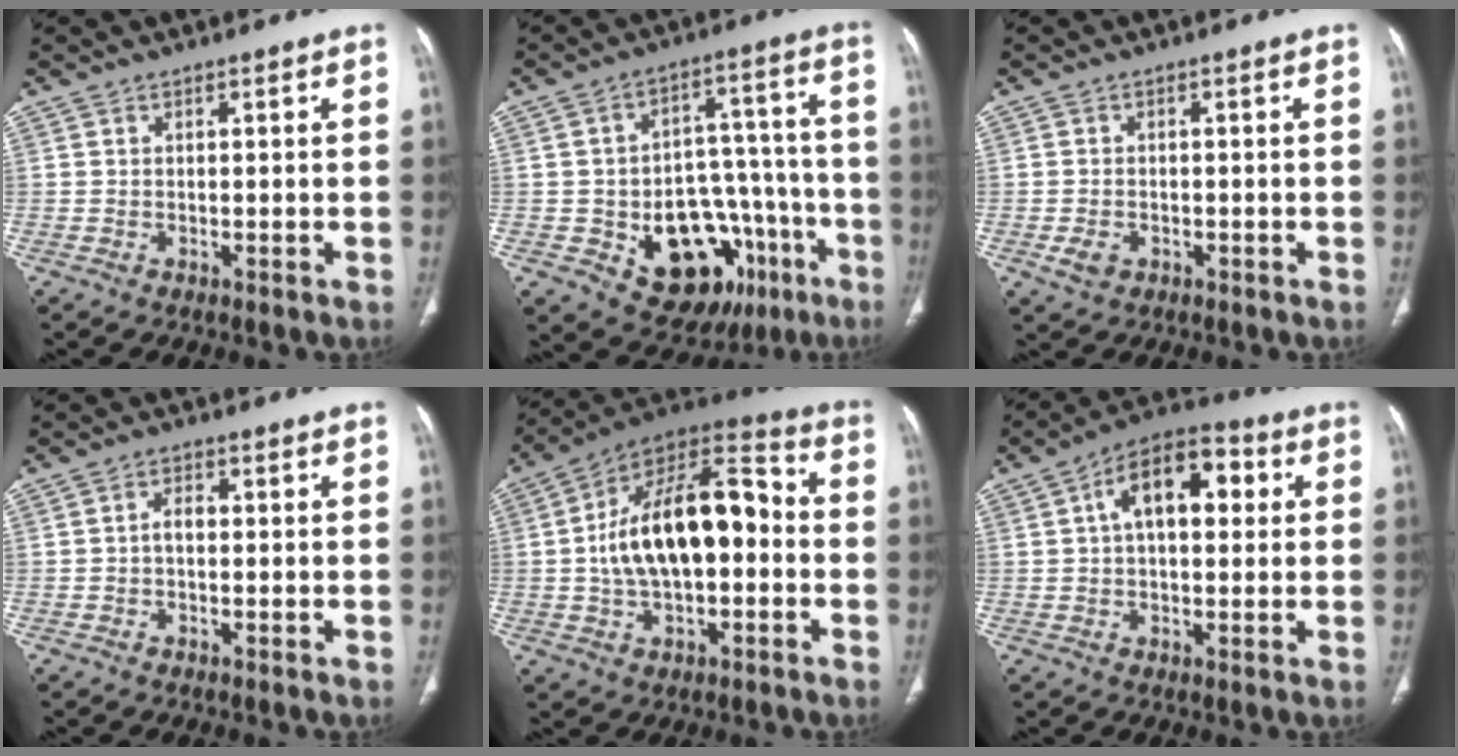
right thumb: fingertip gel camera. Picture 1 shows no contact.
{"total": 21.4, "force": [-8.8, 13.4, 14.2], "torque": [-0.157, 0.064, -0.107]}
{"total": 3.0, "force": [-1.1, 2.3, 1.7], "torque": [-0.030, 0.002, -0.012]}
{"total": 2.4, "force": [-0.3, 1.5, 1.8], "torque": [-0.027, 0.010, -0.009]}
{"total": 21.1, "force": [-0.5, 11.2, 17.8], "torque": [-0.285, 0.047, -0.013]}
{"total": 13.3, "force": [3.1, 7.3, 10.7], "torque": [-0.150, 0.028, 0.040]}